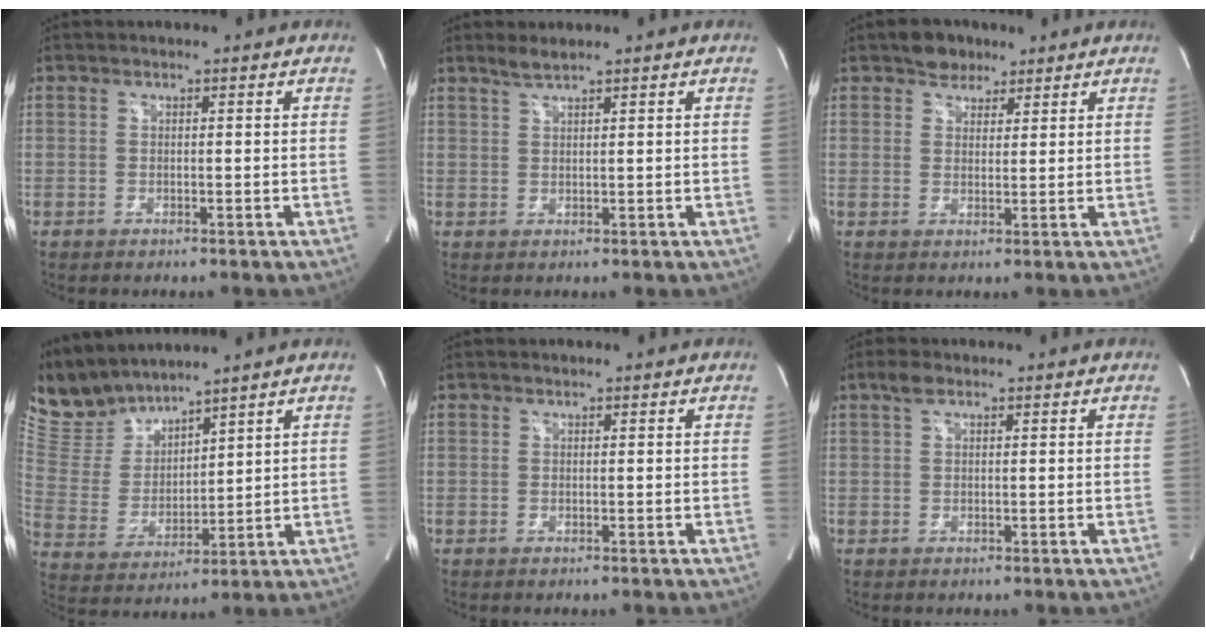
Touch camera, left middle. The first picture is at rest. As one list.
[{"total": 1.9, "force": [1.7, -0.2, 0.8], "torque": [-0.023, 0.003, 0.036]}, {"total": 3.9, "force": [2.9, 2.5, 1.0], "torque": [-0.017, 0.006, 0.046]}, {"total": 9.6, "force": [9.2, 2.0, 1.4], "torque": [-0.049, 0.013, 0.205]}, {"total": 0.0}, {"total": 1.9, "force": [1.2, 0.8, 1.2], "torque": [-0.031, 0.013, 0.024]}]